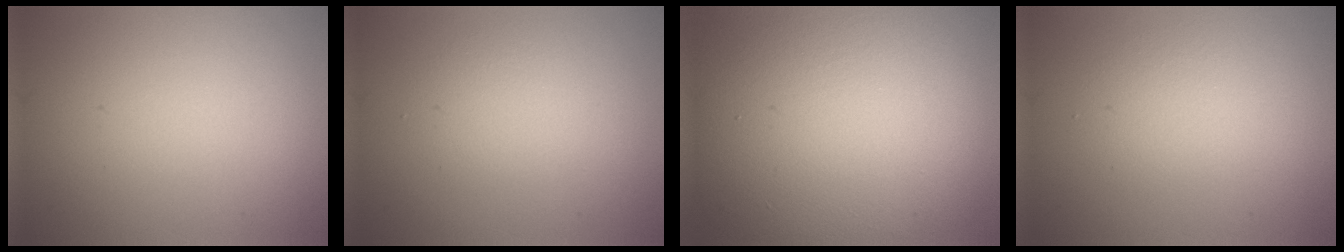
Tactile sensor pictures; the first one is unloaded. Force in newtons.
{"total": 2.0, "press": 2.0, "slide": 0.1}
{"total": 16.3, "press": 16.2, "slide": 1.1}
{"total": 2.1, "press": 2.1, "slide": 0.1}